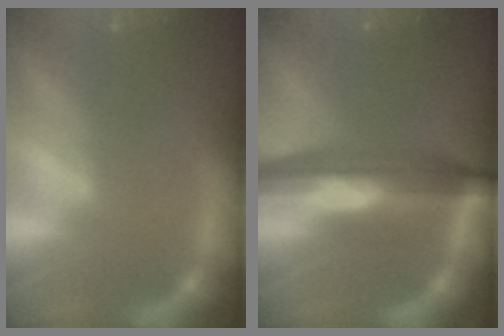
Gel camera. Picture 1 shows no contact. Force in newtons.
{"total": 8.5}